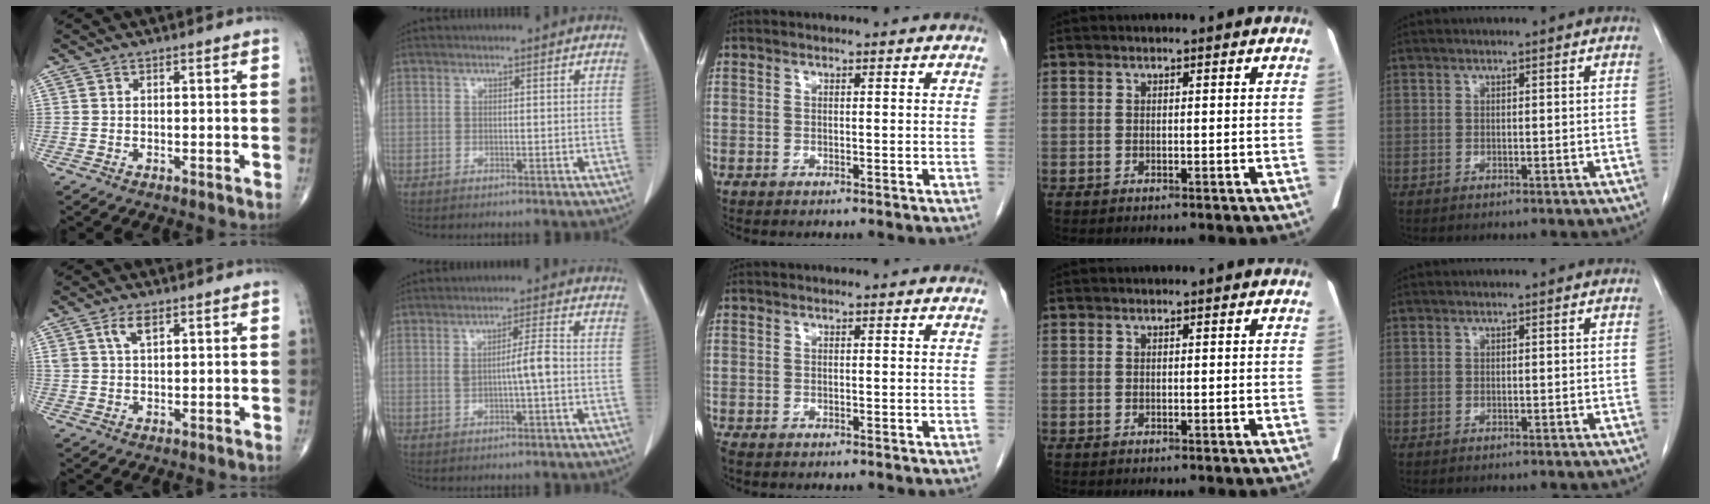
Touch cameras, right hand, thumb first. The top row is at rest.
{"thumb": {"total": 3.6, "force": [1.9, 1.6, 2.6], "torque": [-0.047, -0.003, 0.040]}, "index": {"total": 3.9, "force": [-0.2, 0.0, 3.9], "torque": [-0.063, 0.004, -0.001]}, "middle": {"total": 0.7, "force": [-0.6, 0.3, 0.3], "torque": [-0.009, -0.002, -0.011]}}